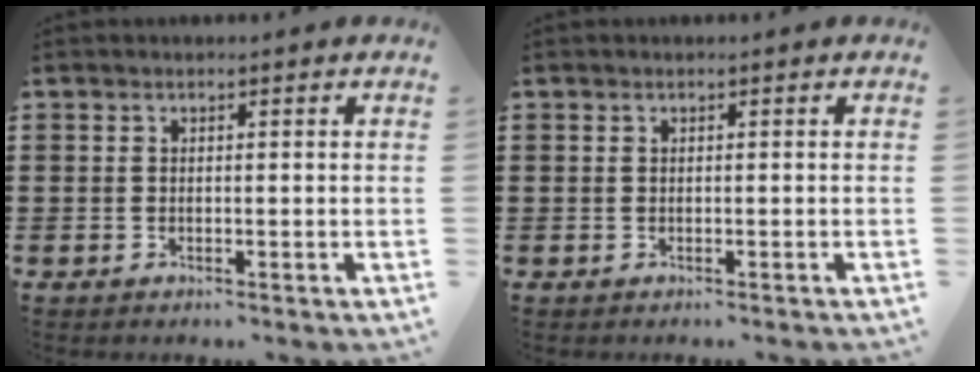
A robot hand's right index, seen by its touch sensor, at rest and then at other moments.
{"total": 0.0}